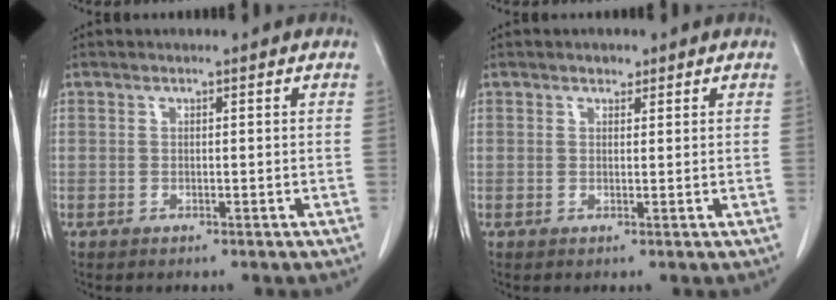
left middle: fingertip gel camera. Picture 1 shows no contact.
{"total": 1.1, "force": [0.8, 0.7, 0.3], "torque": [-0.006, -0.004, 0.011]}